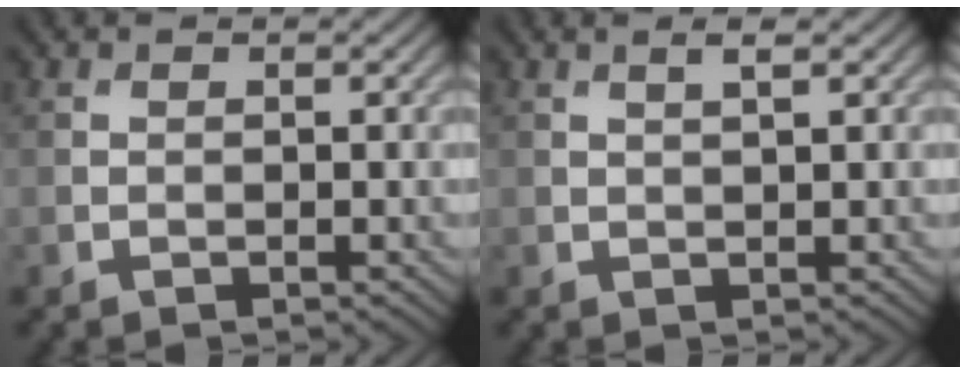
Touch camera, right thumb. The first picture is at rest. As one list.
[{"total": 1.5, "force": [0.8, 0.1, 1.2], "torque": [-0.023, 0.001, 0.017]}]